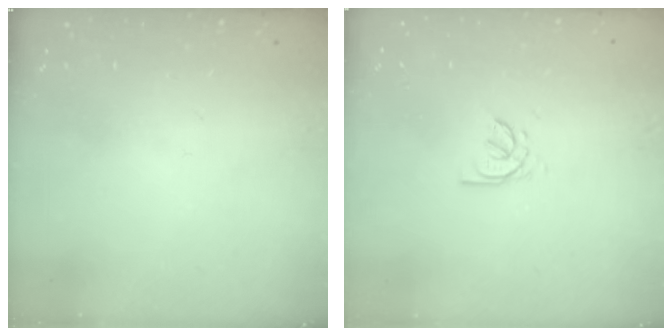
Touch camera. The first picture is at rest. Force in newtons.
{"total": 2.1, "press": 2.0, "slide": 0.6}